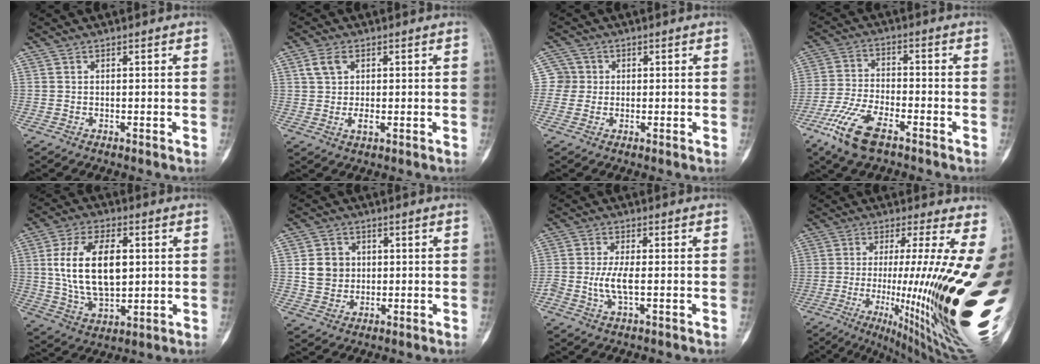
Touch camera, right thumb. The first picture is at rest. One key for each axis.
{"total": 4.8, "fx": 1.0, "fy": 3.1, "fz": 3.6, "tx": -0.069, "ty": -0.002, "tz": 0.019}
{"total": 3.4, "fx": 0.2, "fy": 3.4, "fz": 0.0, "tx": 0.027, "ty": 0.009, "tz": -0.003}
{"total": 11.0, "fx": -6.6, "fy": 4.4, "fz": 7.6, "tx": -0.169, "ty": 0.013, "tz": -0.129}
{"total": 16.4, "fx": 2.4, "fy": 9.1, "fz": 13.4, "tx": -0.231, "ty": -0.005, "tz": 0.049}
{"total": 6.2, "fx": 0.7, "fy": 5.6, "fz": 2.6, "tx": -0.022, "ty": -0.001, "tz": 0.012}
{"total": 4.9, "fx": -0.8, "fy": 1.7, "fz": 4.6, "tx": -0.104, "ty": 0.001, "tz": -0.017}
{"total": 28.1, "fx": -1.9, "fy": 4.6, "fz": 27.7, "tx": -0.298, "ty": -0.032, "tz": -0.013}